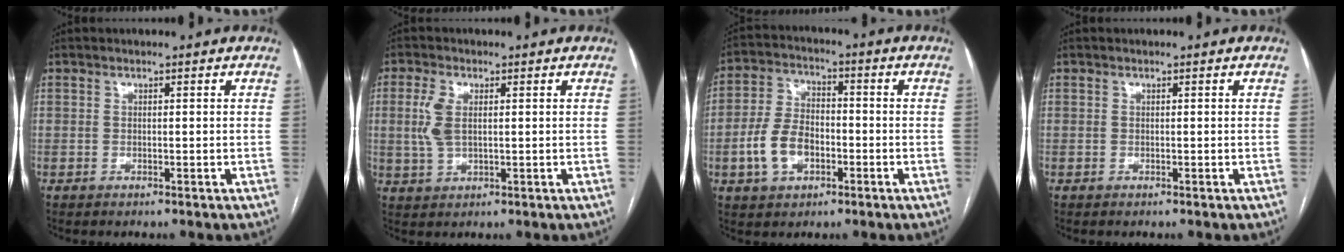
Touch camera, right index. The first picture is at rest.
{"total": 4.9, "force": [0.9, 2.3, 4.2], "torque": [-0.107, 0.007, 0.021]}
{"total": 8.8, "force": [-2.7, 5.5, 6.3], "torque": [-0.140, 0.017, -0.048]}
{"total": 0.0}